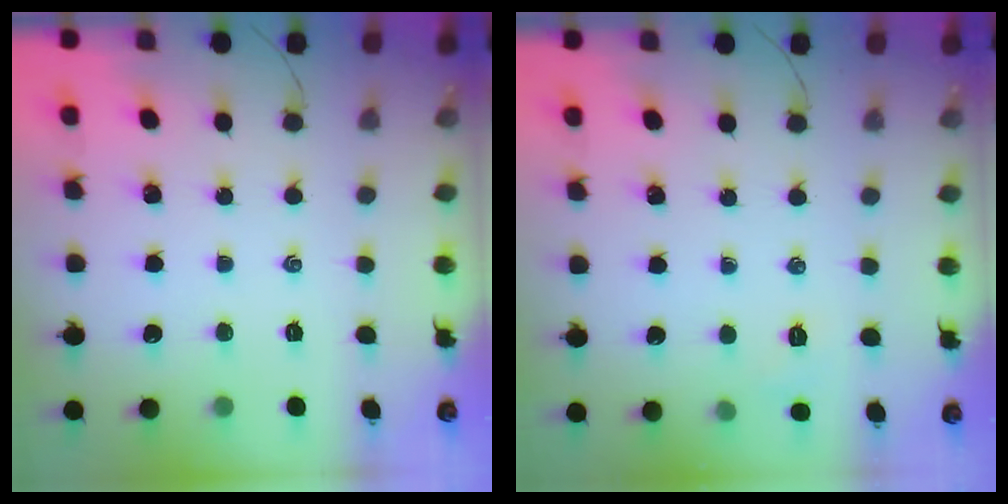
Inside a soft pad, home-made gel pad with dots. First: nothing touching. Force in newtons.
{"total": 4.5, "press": 4.4, "slide": 1.0}